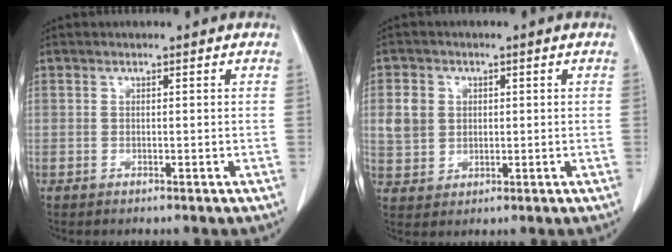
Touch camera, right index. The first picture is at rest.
{"total": 5.2, "force": [1.1, 4.6, 2.1], "torque": [-0.044, 0.013, 0.028]}